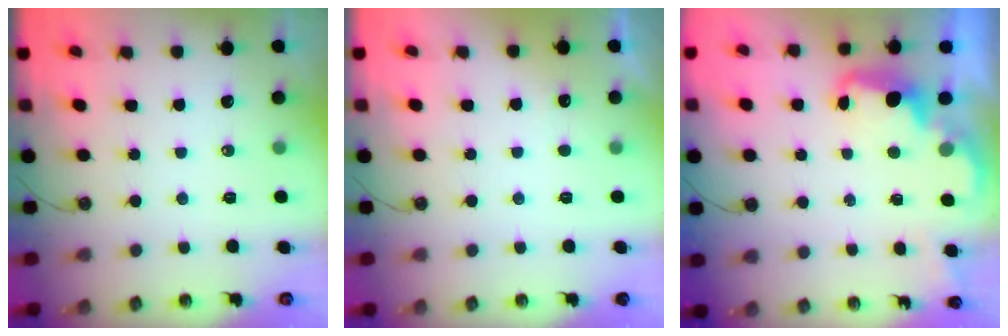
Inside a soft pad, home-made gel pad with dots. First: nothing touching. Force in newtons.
{"total": 3.1, "press": 2.9, "slide": 1.0}
{"total": 2.8, "press": 2.7, "slide": 0.7}